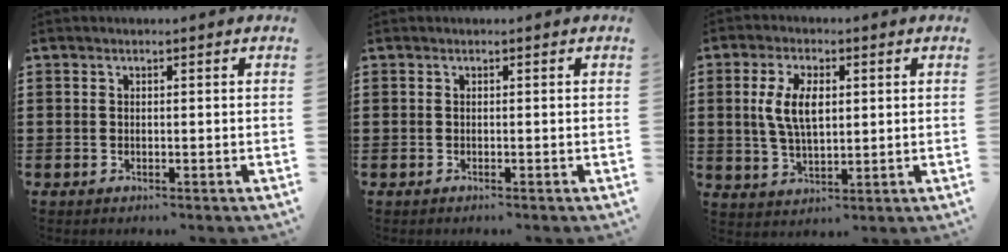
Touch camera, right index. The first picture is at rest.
{"total": 0.0}
{"total": 6.7, "force": [1.2, 3.2, 5.8], "torque": [-0.125, 0.009, 0.017]}